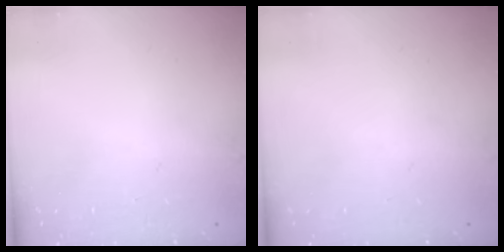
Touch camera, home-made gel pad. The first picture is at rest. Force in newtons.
{"total": 0.0}